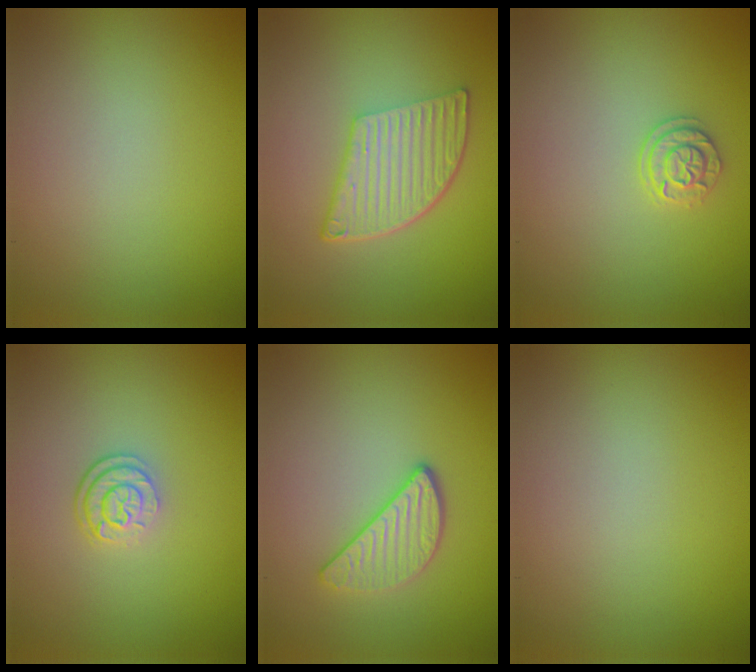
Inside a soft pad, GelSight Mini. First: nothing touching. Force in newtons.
{"total": 6.3, "press": 4.3, "slide": 4.6}
{"total": 1.9, "press": 1.7, "slide": 0.8}
{"total": 2.5, "press": 1.9, "slide": 1.6}
{"total": 3.0, "press": 2.6, "slide": 1.3}
{"total": 0.0}